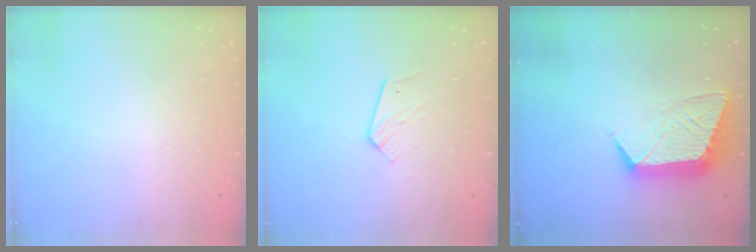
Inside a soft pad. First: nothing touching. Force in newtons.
{"total": 6.0, "press": 5.9, "slide": 0.4}
{"total": 12.6, "press": 12.6, "slide": 1.0}